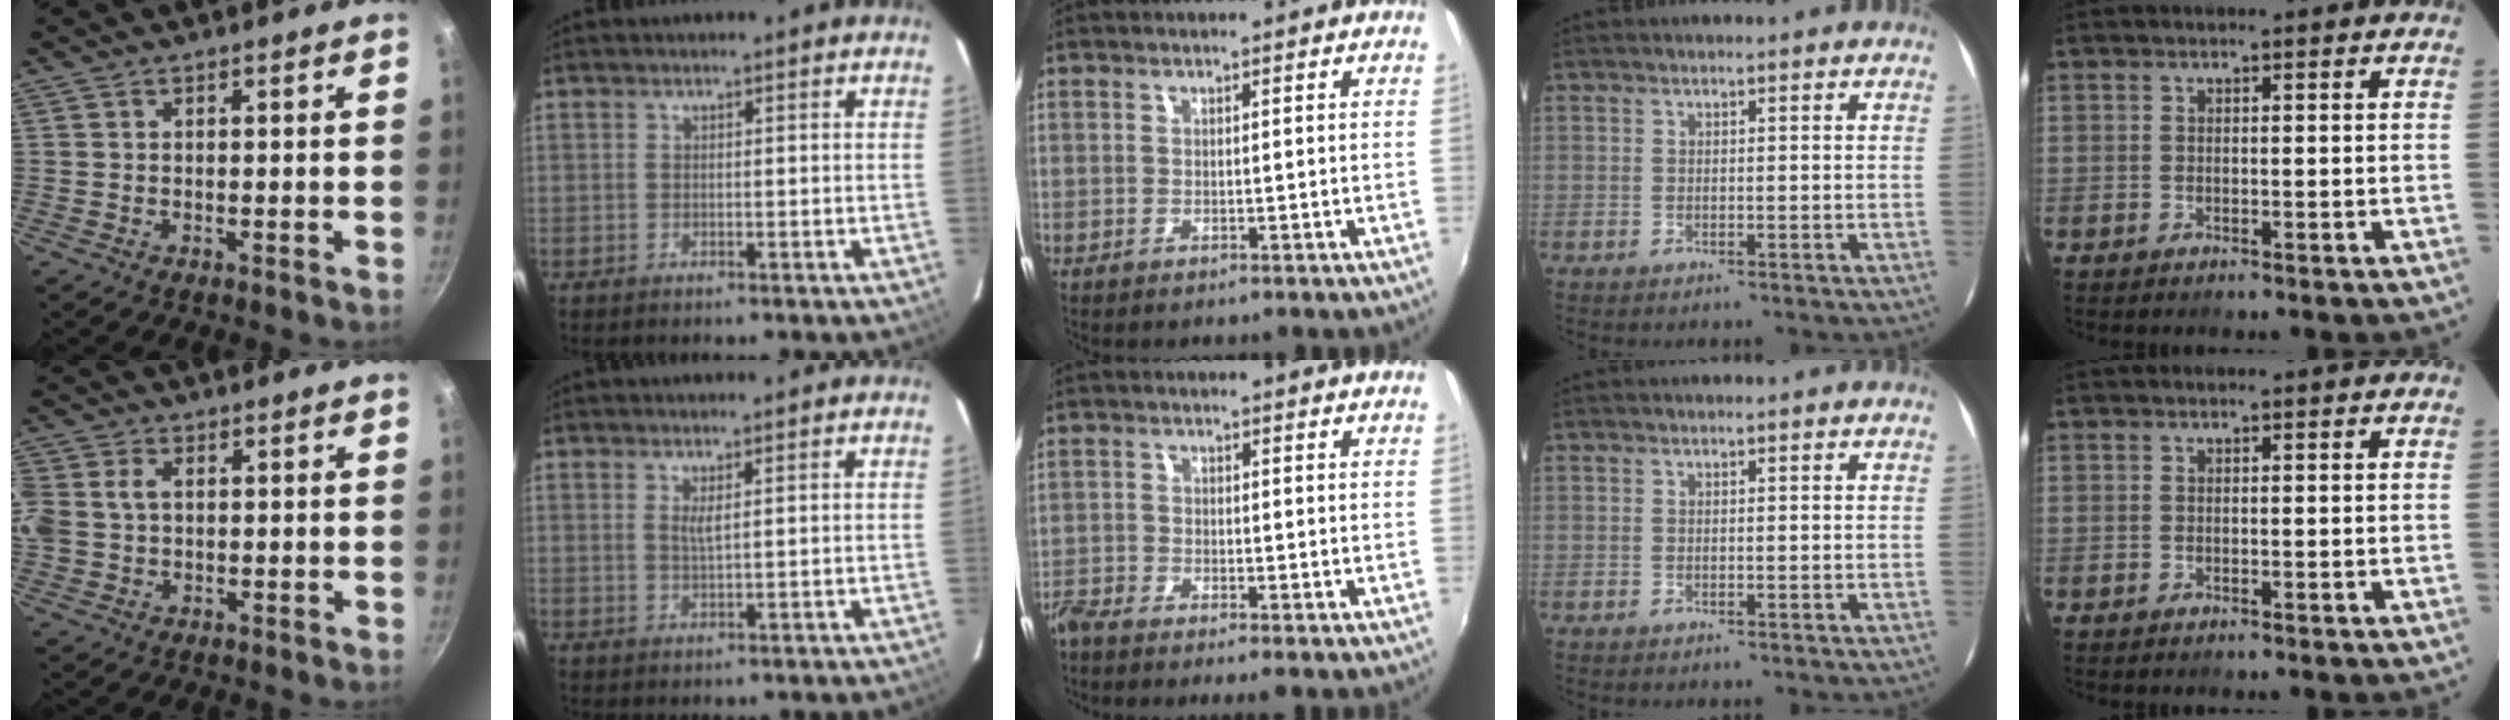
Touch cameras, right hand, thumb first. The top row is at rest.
{"thumb": {"total": 7.4, "force": [1.0, 5.8, 4.5], "torque": [-0.093, 0.010, 0.013]}, "index": {"total": 1.8, "force": [0.7, 0.2, 1.6], "torque": [-0.029, -0.002, 0.012]}, "middle": {"total": 4.1, "force": [-3.8, 0.3, 1.7], "torque": [-0.053, -0.016, -0.077]}}